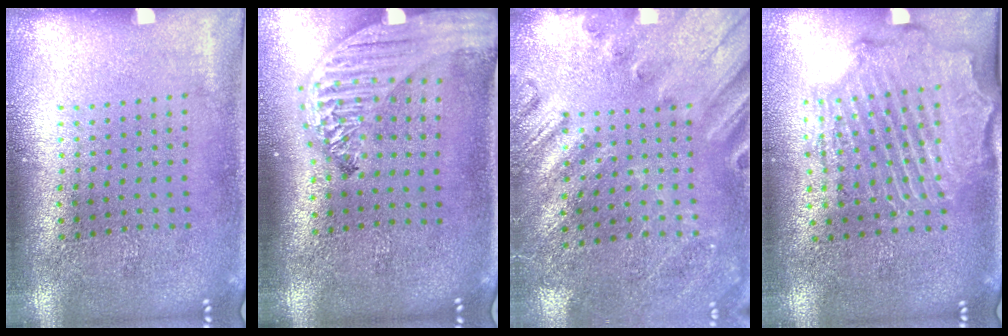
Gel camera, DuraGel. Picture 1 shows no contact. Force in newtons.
{"total": 2.8, "press": 2.3, "slide": 1.6}
{"total": 2.2, "press": 2.1, "slide": 0.8}
{"total": 2.1, "press": 2.1, "slide": 0.5}